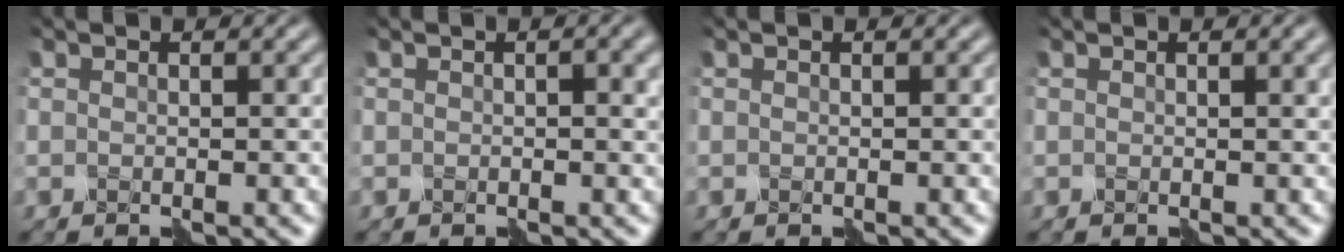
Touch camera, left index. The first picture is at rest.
{"total": 1.6, "force": [0.4, 0.4, 1.5], "torque": [-0.022, 0.002, 0.003]}
{"total": 0.0}
{"total": 1.4, "force": [0.5, 0.3, 1.2], "torque": [-0.016, 0.004, 0.003]}